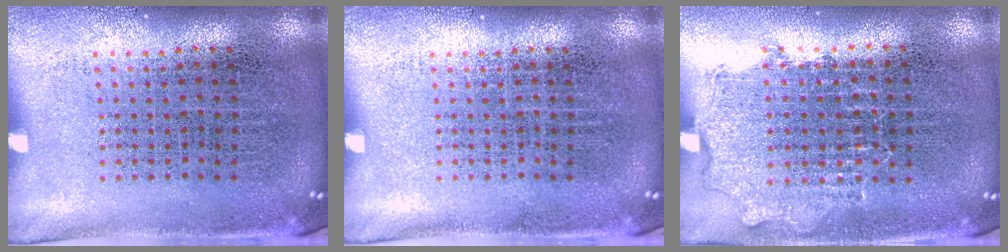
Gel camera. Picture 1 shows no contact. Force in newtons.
{"total": 0.0}
{"total": 0.8, "press": 0.8, "slide": 0.3}